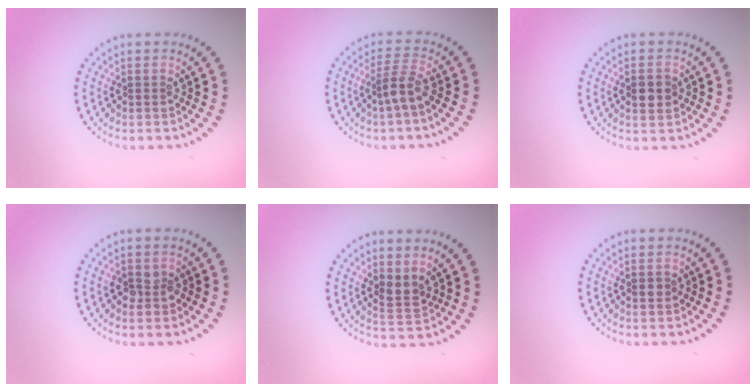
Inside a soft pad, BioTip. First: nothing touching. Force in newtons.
{"total": 2.6, "press": 1.9, "slide": 1.7}
{"total": 2.7, "press": 2.7, "slide": 0.0}
{"total": 1.7, "press": 1.7, "slide": 0.3}
{"total": 1.9, "press": 1.6, "slide": 1.0}
{"total": 1.0, "press": 1.0, "slide": 0.1}